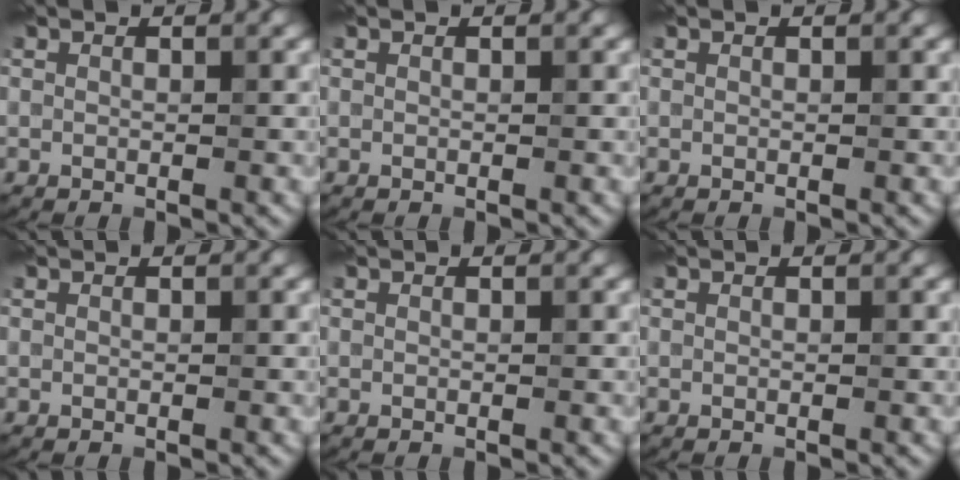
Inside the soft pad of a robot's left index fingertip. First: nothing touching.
{"total": 0.0}
{"total": 0.0}
{"total": 0.0}
{"total": 0.0}
{"total": 0.0}